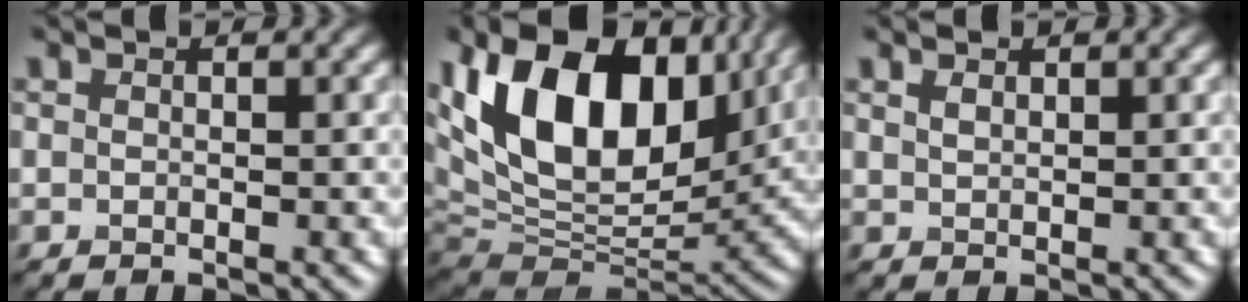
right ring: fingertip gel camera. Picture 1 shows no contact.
{"total": 17.3, "force": [6.3, 10.2, 12.5], "torque": [-0.243, 0.020, 0.108]}
{"total": 0.9, "force": [0.6, 0.4, 0.5], "torque": [-0.012, 0.000, 0.015]}